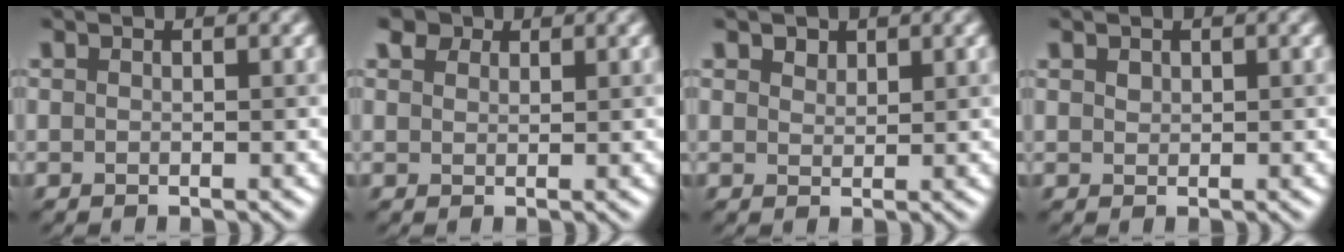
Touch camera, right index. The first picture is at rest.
{"total": 2.7, "force": [2.0, 1.5, 0.9], "torque": [-0.024, -0.001, 0.035]}
{"total": 1.4, "force": [1.0, 0.8, 0.3], "torque": [-0.008, -0.002, 0.017]}
{"total": 0.8, "force": [0.5, 0.5, 0.2], "torque": [-0.005, -0.001, 0.011]}